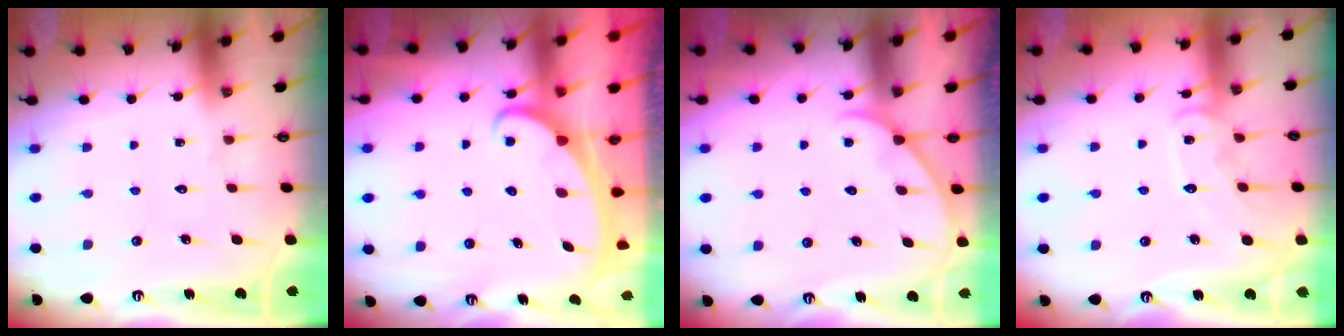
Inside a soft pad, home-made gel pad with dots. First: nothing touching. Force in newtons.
{"total": 2.3, "press": 2.3, "slide": 0.3}
{"total": 3.1, "press": 3.0, "slide": 0.3}
{"total": 9.6, "press": 9.5, "slide": 0.7}